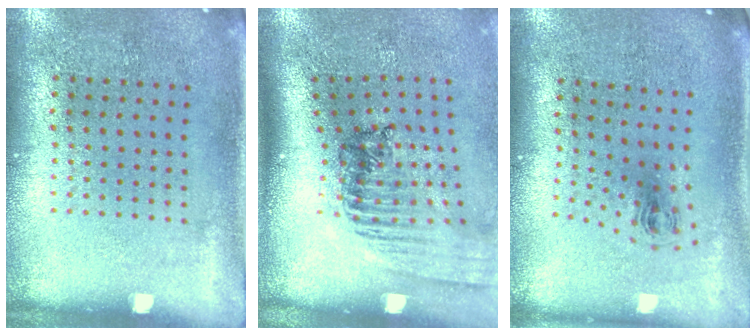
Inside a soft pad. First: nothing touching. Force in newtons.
{"total": 1.7, "press": 1.4, "slide": 1.0}
{"total": 0.9, "press": 0.4, "slide": 0.8}